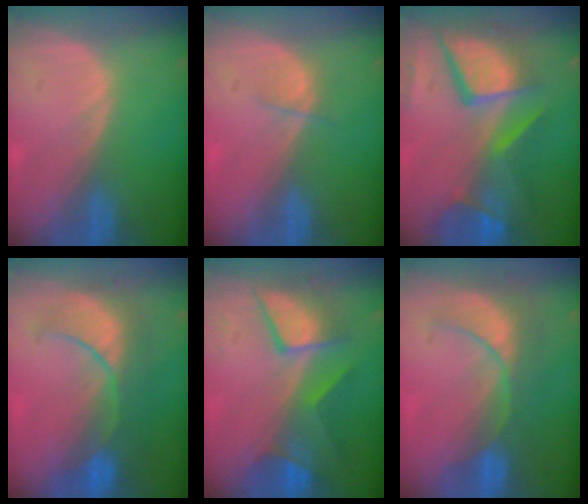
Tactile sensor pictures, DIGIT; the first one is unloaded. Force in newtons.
{"total": 1.9, "press": 1.7, "slide": 0.8}
{"total": 12.4, "press": 10.1, "slide": 7.1}
{"total": 8.9, "press": 8.5, "slide": 2.6}
{"total": 7.7, "press": 7.7, "slide": 0.7}
{"total": 8.6, "press": 7.7, "slide": 3.7}